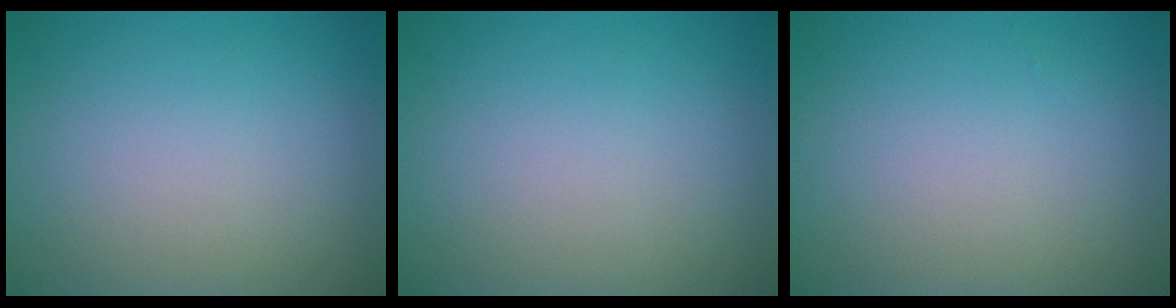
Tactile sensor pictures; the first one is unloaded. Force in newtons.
{"total": 0.0}
{"total": 0.0}